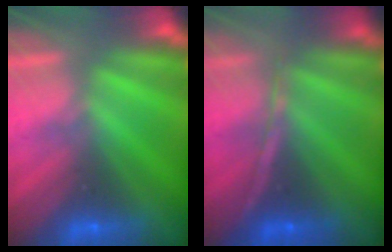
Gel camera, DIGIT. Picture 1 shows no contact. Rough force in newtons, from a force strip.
{"total": 1.3}